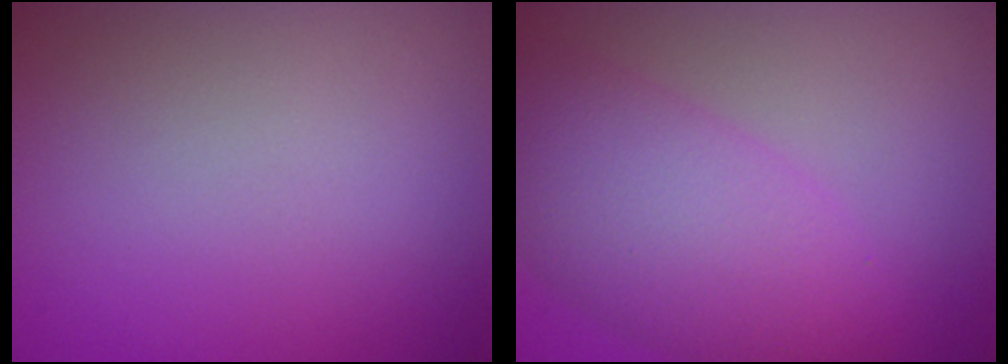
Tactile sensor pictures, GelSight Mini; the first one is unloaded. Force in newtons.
{"total": 7.2, "press": 7.2, "slide": 0.2}